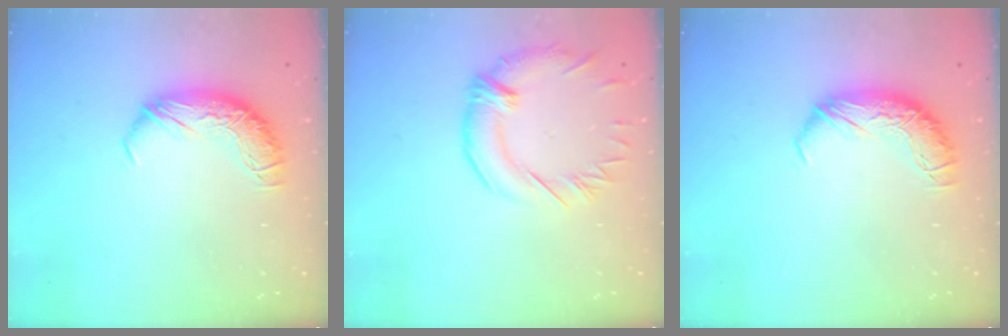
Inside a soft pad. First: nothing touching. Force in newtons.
{"total": 2.7, "press": 2.2, "slide": 1.5}
{"total": 0.0}